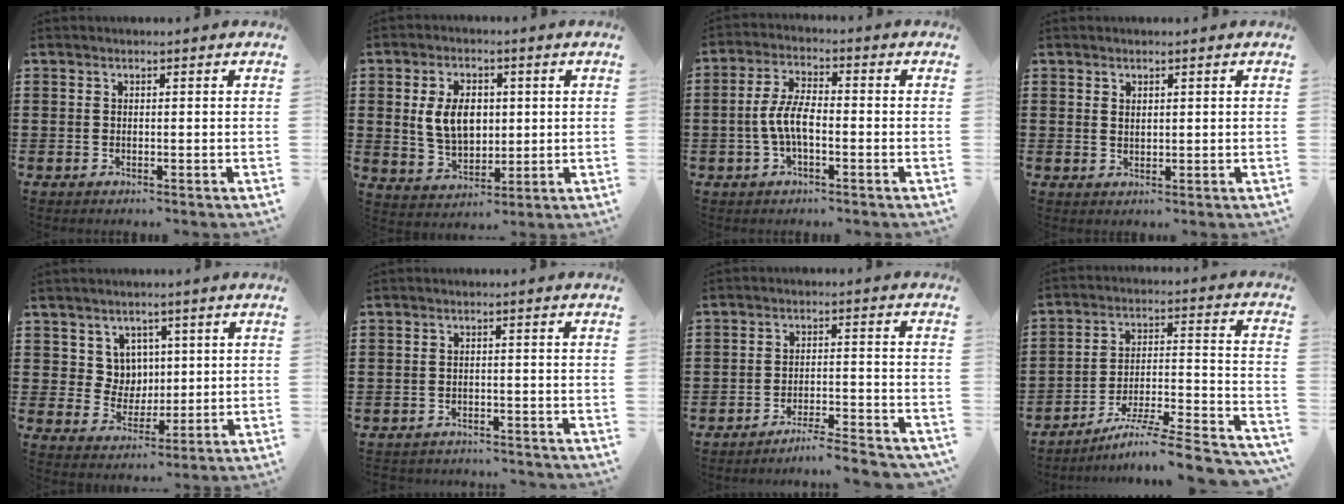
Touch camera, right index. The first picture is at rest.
{"total": 7.4, "force": [1.0, 4.9, 5.5], "torque": [-0.122, 0.009, 0.012]}
{"total": 5.9, "force": [-1.2, 2.3, 5.3], "torque": [-0.127, -0.005, -0.032]}
{"total": 1.2, "force": [1.0, 0.6, 0.3], "torque": [-0.007, 0.003, 0.019]}
{"total": 5.6, "force": [2.5, 4.9, 0.9], "torque": [-0.045, 0.007, 0.047]}
{"total": 2.0, "force": [-2.0, 0.3, -0.1], "torque": [-0.005, 0.000, -0.045]}
{"total": 4.3, "force": [-4.2, -0.4, 1.0], "torque": [-0.021, -0.005, -0.086]}
{"total": 8.0, "force": [-6.7, -0.2, 4.4], "torque": [-0.063, -0.008, -0.135]}